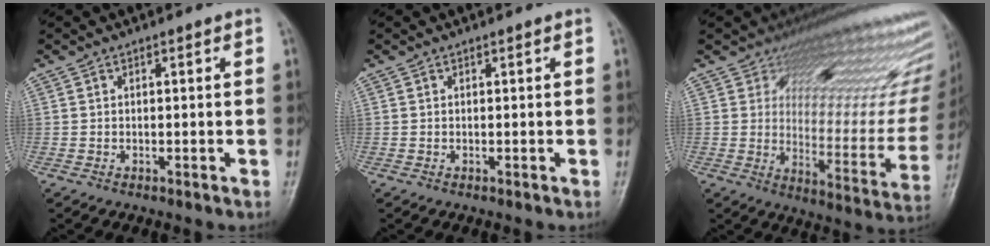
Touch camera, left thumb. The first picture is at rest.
{"total": 0.0}
{"total": 19.2, "force": [10.9, 9.9, 12.3], "torque": [-0.087, -0.039, 0.134]}